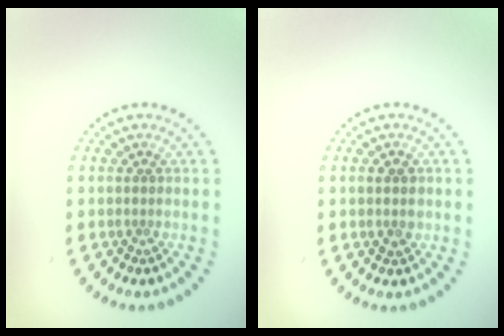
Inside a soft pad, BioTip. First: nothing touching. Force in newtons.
{"total": 1.4, "press": 1.4, "slide": 0.0}